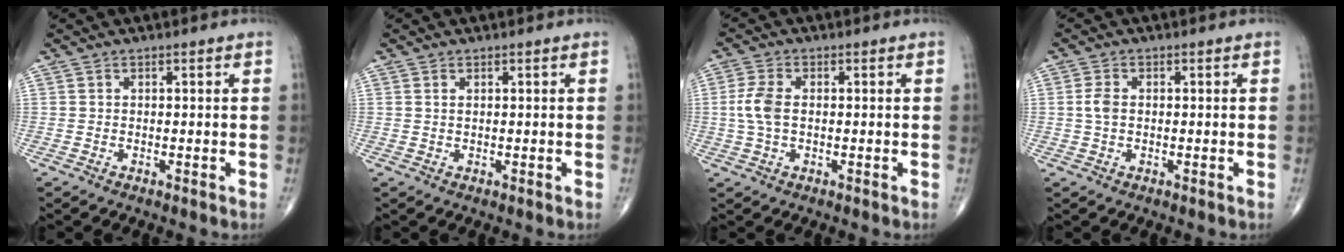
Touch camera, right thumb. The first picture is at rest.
{"total": 0.6, "force": [0.3, 0.2, 0.4], "torque": [-0.011, 0.003, 0.008]}
{"total": 5.1, "force": [0.1, 2.9, 4.3], "torque": [-0.106, 0.008, -0.002]}
{"total": 2.5, "force": [0.1, 1.6, 2.0], "torque": [-0.044, 0.004, -0.002]}